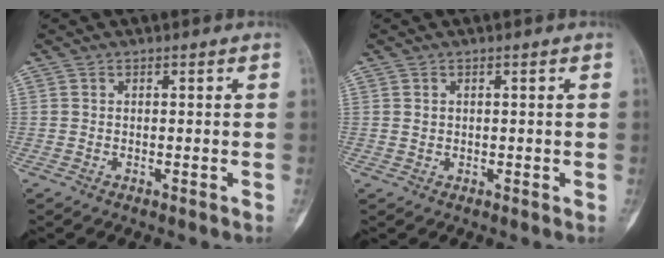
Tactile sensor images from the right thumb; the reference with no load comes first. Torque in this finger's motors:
{"motor_torque": [0.02, 0.23, 0.12, 0.11, 0.02]}